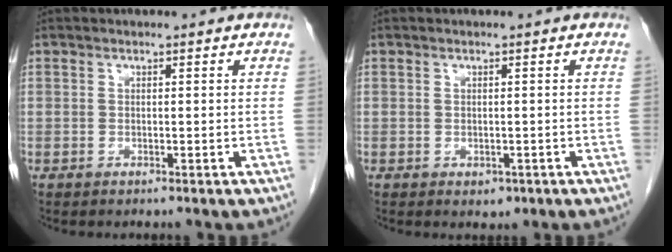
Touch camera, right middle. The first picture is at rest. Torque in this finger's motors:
{"motor_torque": [0.33, -0.11, -0.02, 0.01]}